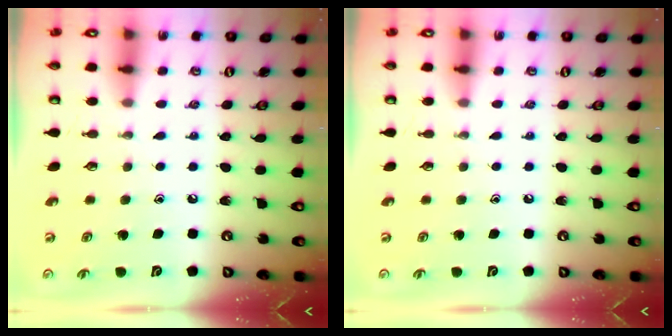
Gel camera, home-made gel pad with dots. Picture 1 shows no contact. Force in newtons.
{"total": 0.0}